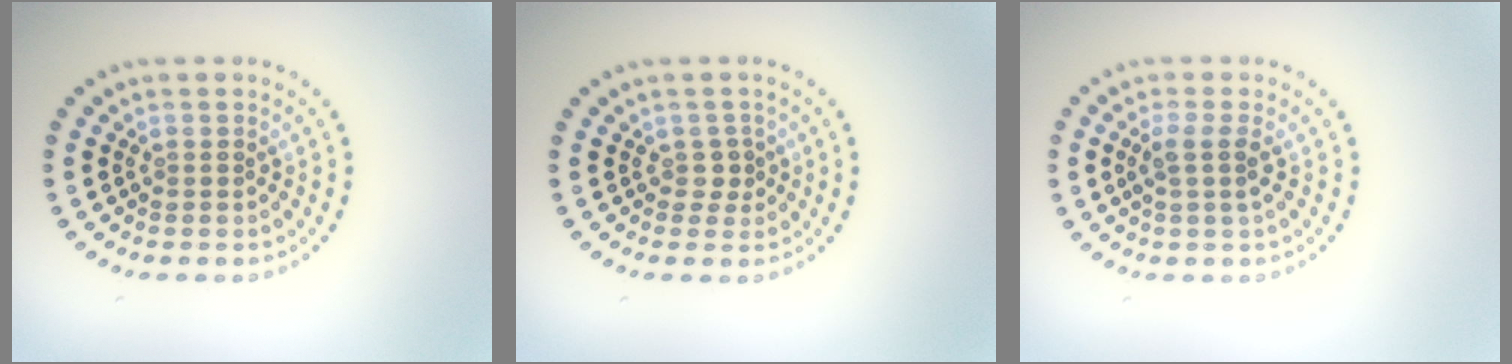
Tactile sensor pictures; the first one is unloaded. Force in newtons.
{"total": 1.2, "press": 1.0, "slide": 0.6}
{"total": 1.9, "press": 1.5, "slide": 1.1}